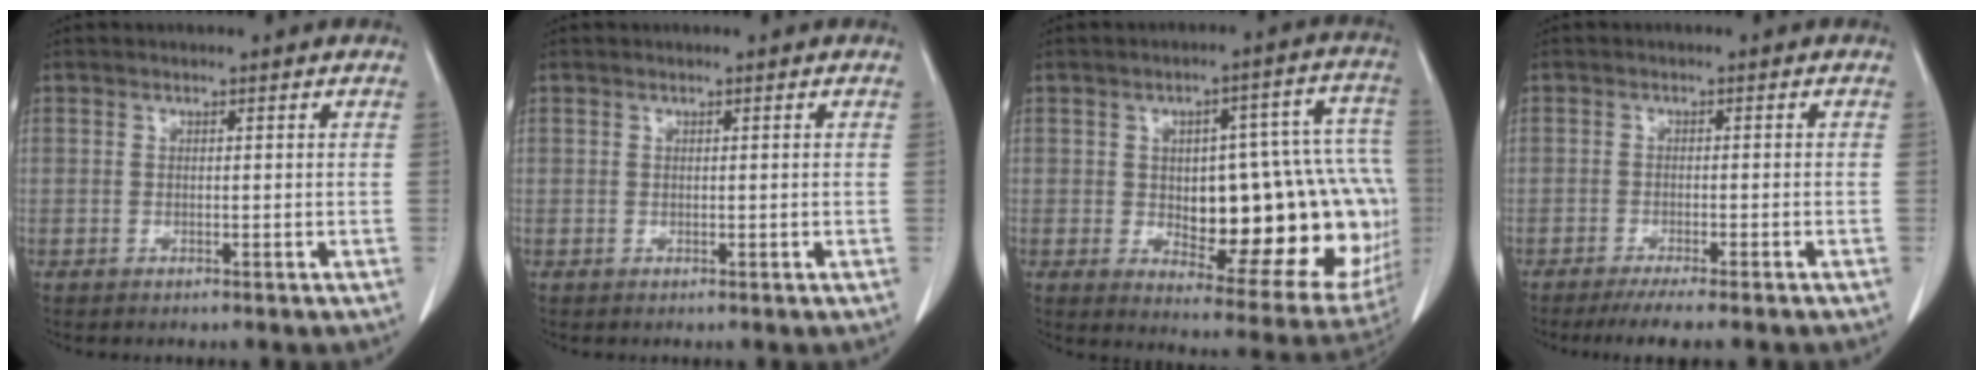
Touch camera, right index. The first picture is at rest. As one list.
[{"total": 0.0}, {"total": 25.7, "force": [-2.3, 9.3, 23.9], "torque": [-0.225, 0.038, 0.004]}, {"total": 6.8, "force": [-5.7, -0.1, 3.8], "torque": [-0.043, -0.014, -0.085]}]